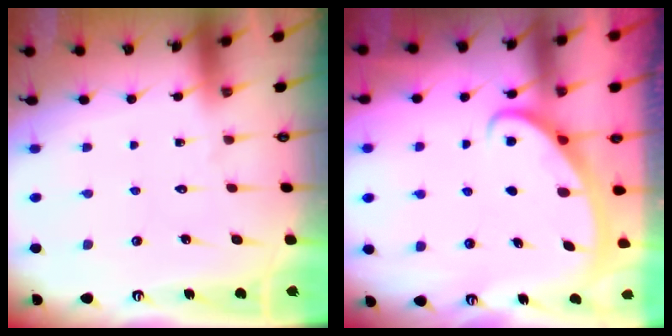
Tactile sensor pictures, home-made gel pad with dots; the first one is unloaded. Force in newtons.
{"total": 2.8, "press": 2.8, "slide": 0.4}